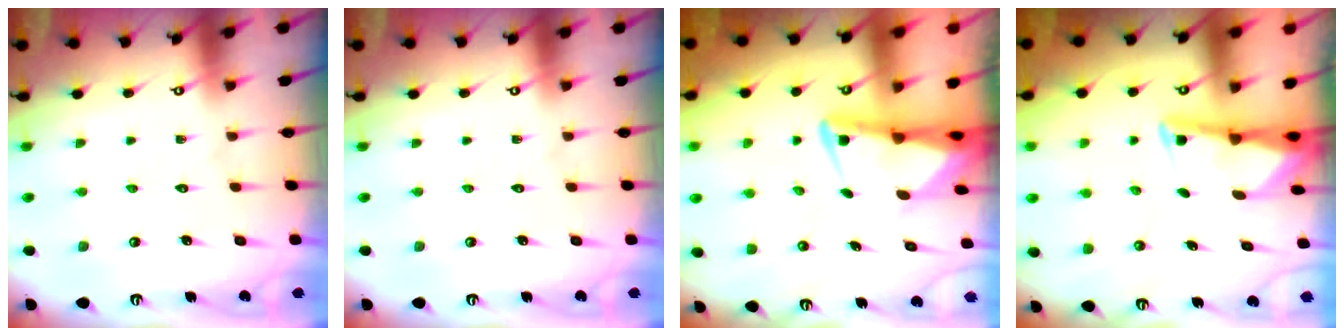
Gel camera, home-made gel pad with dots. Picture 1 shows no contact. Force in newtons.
{"total": 0.0}
{"total": 3.6, "press": 3.5, "slide": 0.8}
{"total": 2.9, "press": 2.9, "slide": 0.3}